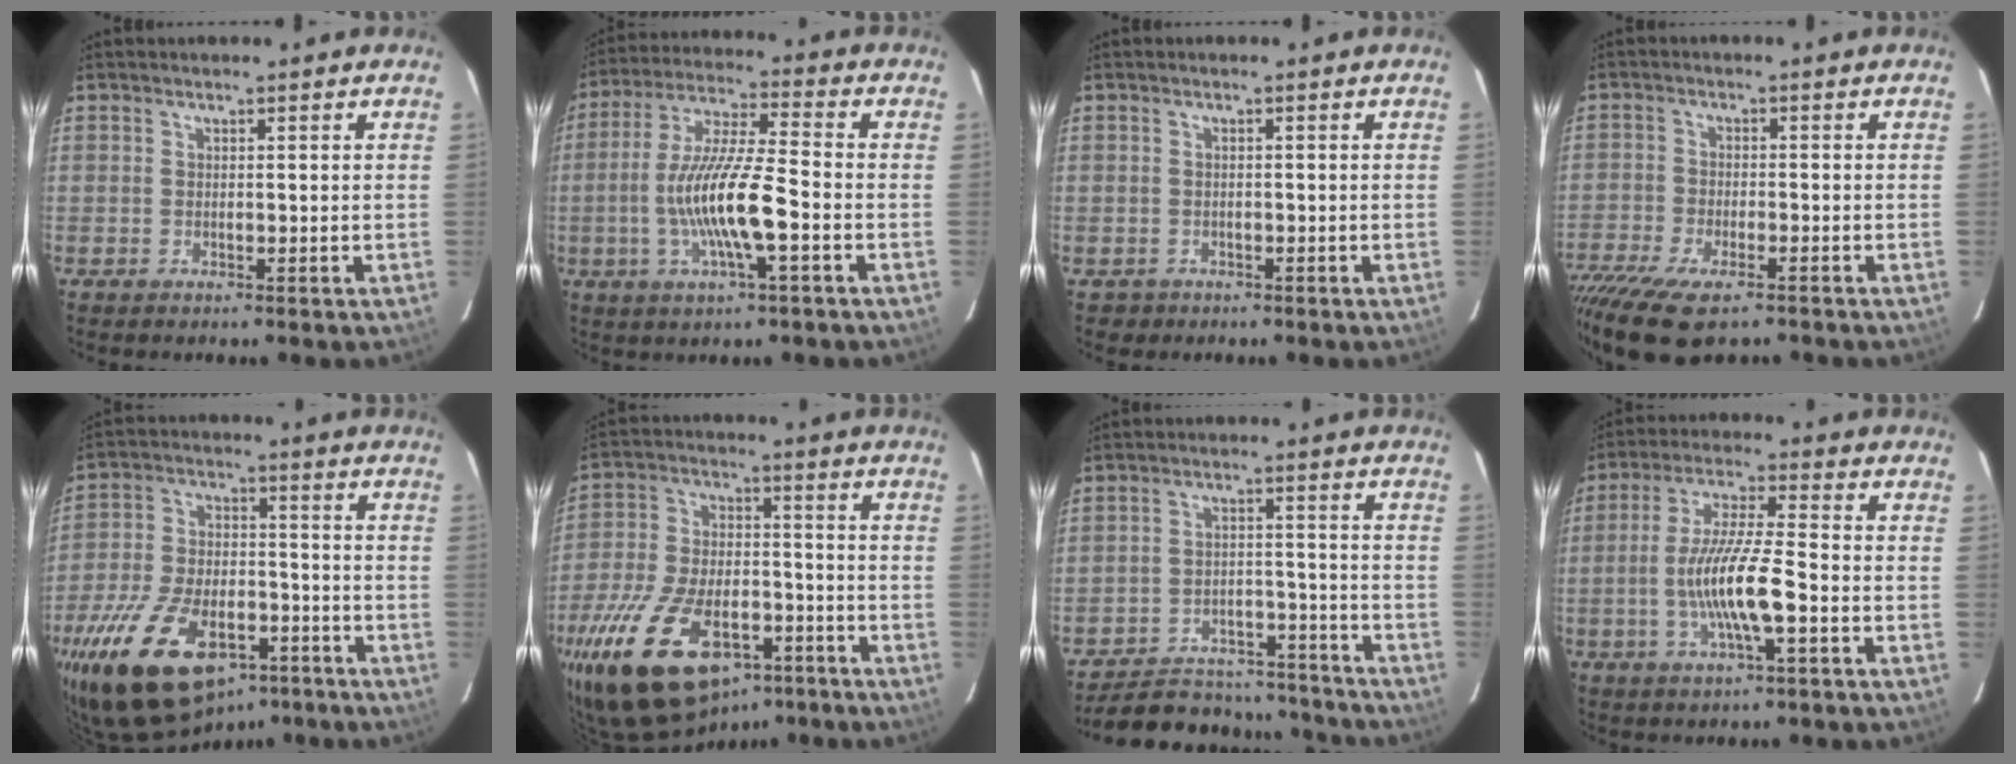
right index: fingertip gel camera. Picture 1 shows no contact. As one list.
[{"total": 13.8, "force": [-3.6, 1.8, 13.1], "torque": [-0.262, -0.003, -0.069]}, {"total": 1.7, "force": [-1.0, 1.4, 0.2], "torque": [-0.008, 0.001, -0.008]}, {"total": 16.3, "force": [-11.5, 5.6, 10.0], "torque": [-0.232, -0.072, -0.198]}, {"total": 25.4, "force": [-15.3, 12.9, 15.7], "torque": [-0.318, -0.021, -0.240]}, {"total": 26.1, "force": [-15.5, 13.1, 16.4], "torque": [-0.329, -0.022, -0.244]}, {"total": 21.2, "force": [-19.0, 7.0, 6.2], "torque": [-0.132, 0.028, -0.242]}, {"total": 11.4, "force": [-3.2, 1.2, 10.9], "torque": [-0.215, -0.003, -0.060]}]